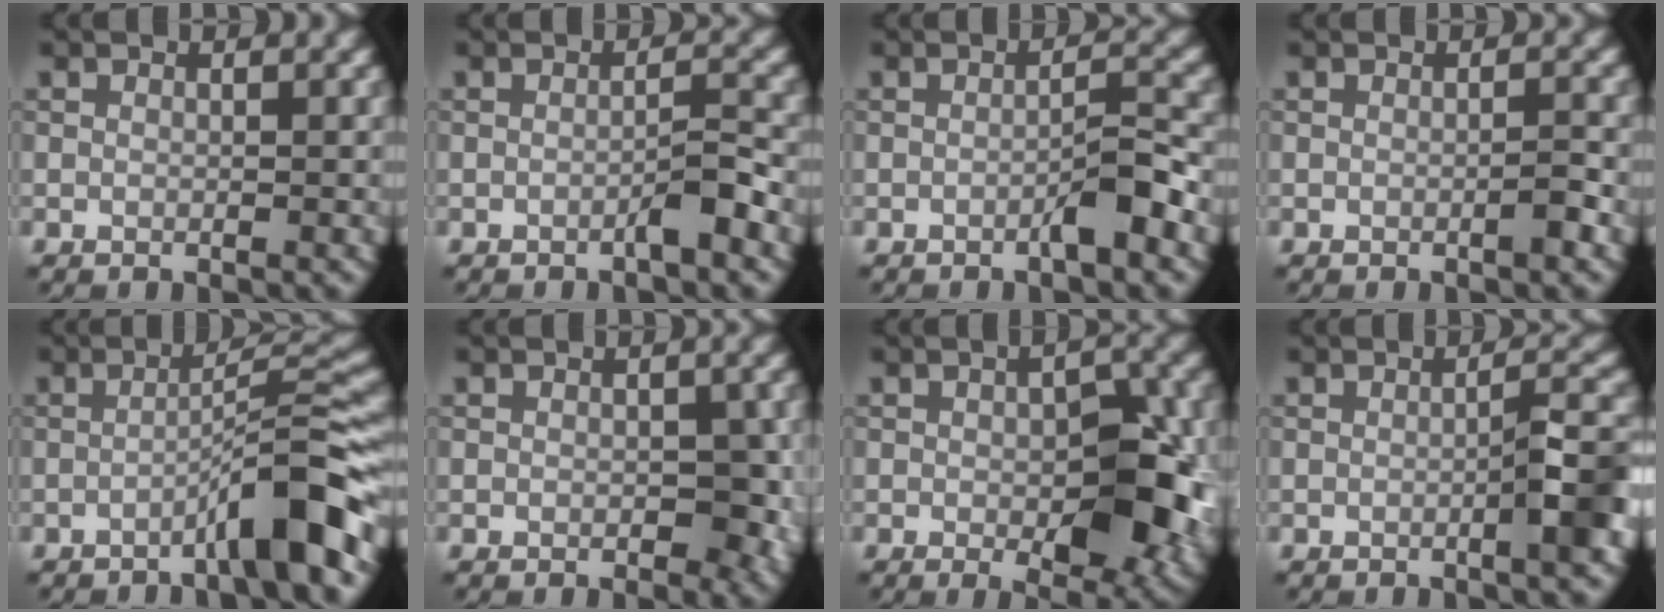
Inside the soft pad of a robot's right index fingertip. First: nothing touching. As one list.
[{"total": 2.1, "force": [-1.1, 0.1, 1.7], "torque": [-0.027, 0.009, -0.023]}, {"total": 2.8, "force": [-1.3, 0.2, 2.4], "torque": [-0.036, 0.010, -0.025]}, {"total": 1.2, "force": [-0.5, 0.1, 1.0], "torque": [-0.014, 0.004, -0.011]}, {"total": 6.4, "force": [-3.3, 0.6, 5.5], "torque": [-0.073, 0.024, -0.064]}, {"total": 3.4, "force": [-0.4, 1.9, 2.8], "torque": [-0.031, -0.005, -0.005]}, {"total": 8.5, "force": [-1.5, 3.9, 7.4], "torque": [-0.101, -0.008, -0.016]}, {"total": 3.8, "force": [-1.1, 0.4, 3.6], "torque": [-0.049, 0.013, -0.024]}]